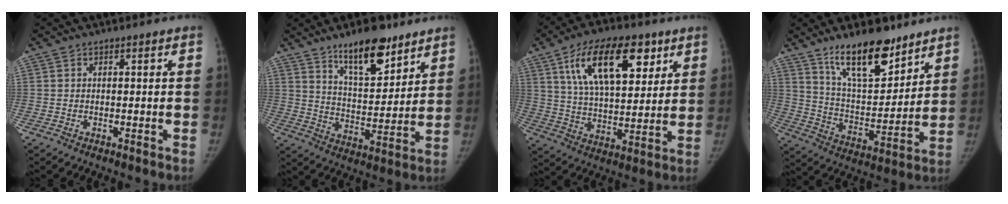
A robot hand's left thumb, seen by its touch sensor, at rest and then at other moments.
{"total": 14.0, "force": [9.9, 5.3, 8.3], "torque": [-0.096, -0.076, 0.173]}
{"total": 19.7, "force": [9.3, 9.7, 14.5], "torque": [-0.200, -0.032, 0.163]}
{"total": 16.3, "force": [11.7, 6.2, 9.5], "torque": [-0.112, -0.086, 0.209]}